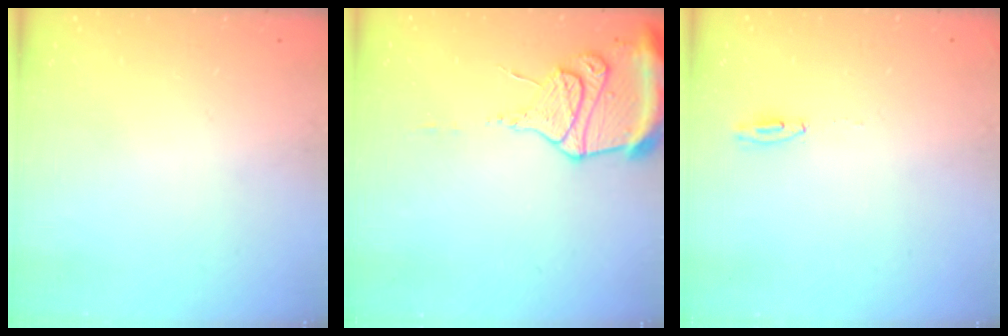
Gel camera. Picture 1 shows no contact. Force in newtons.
{"total": 14.1, "press": 14.1, "slide": 1.3}
{"total": 16.2, "press": 5.8, "slide": 15.1}